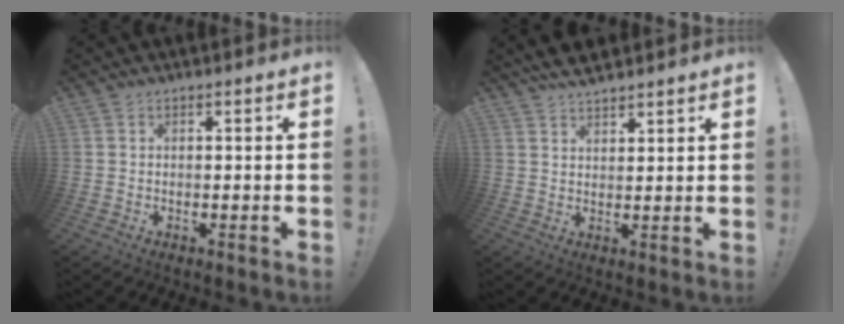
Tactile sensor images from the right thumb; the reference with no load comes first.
{"total": 4.6, "force": [4.3, 1.1, 1.1], "torque": [-0.023, -0.026, 0.080]}